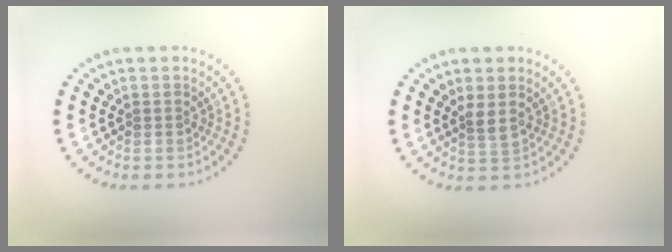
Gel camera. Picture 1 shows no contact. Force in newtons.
{"total": 1.4, "press": 1.1, "slide": 0.9}